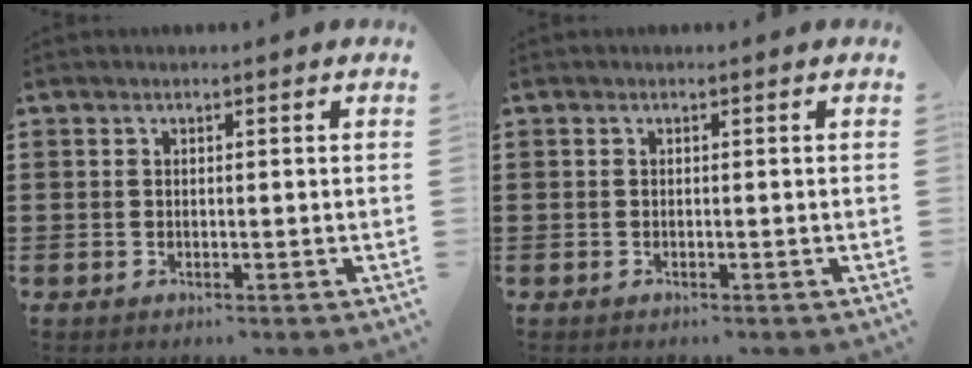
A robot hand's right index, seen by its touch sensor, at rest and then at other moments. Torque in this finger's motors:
{"motor_torque": [-0.01, -0.01, 0.00, 0.00]}